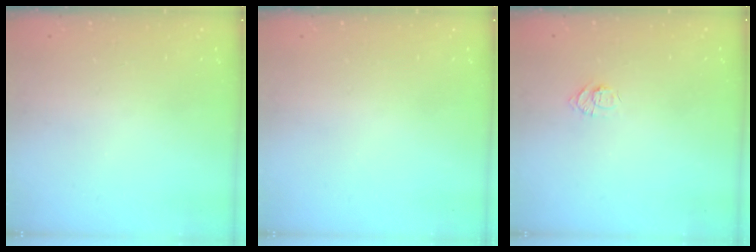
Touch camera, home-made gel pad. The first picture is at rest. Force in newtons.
{"total": 0.0}
{"total": 4.7, "press": 4.7, "slide": 0.5}